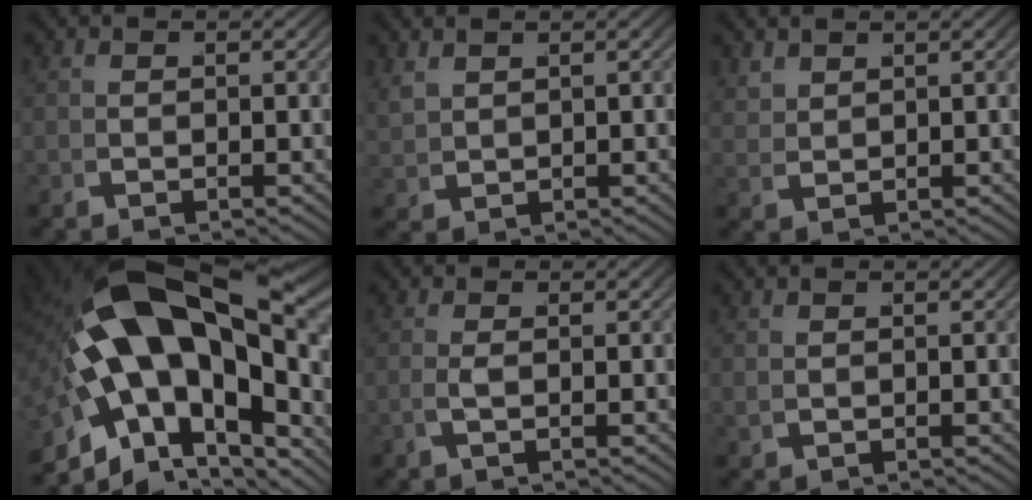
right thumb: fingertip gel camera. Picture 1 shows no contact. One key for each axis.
{"total": 1.6, "fx": 1.3, "fy": 0.5, "fz": 0.7, "tx": -0.018, "ty": 0.002, "tz": 0.036}
{"total": 1.8, "fx": 1.7, "fy": 0.2, "fz": 0.6, "tx": -0.009, "ty": 0.005, "tz": 0.042}
{"total": 19.1, "fx": 0.4, "fy": 11.2, "fz": 15.4, "tx": -0.295, "ty": -0.023, "tz": 0.019}
{"total": 0.7, "fx": -0.1, "fy": -0.5, "fz": 0.5, "tx": -0.010, "ty": 0.004, "tz": -0.001}
{"total": 0.6, "fx": 0.5, "fy": 0.2, "fz": 0.3, "tx": -0.007, "ty": -0.002, "tz": 0.016}